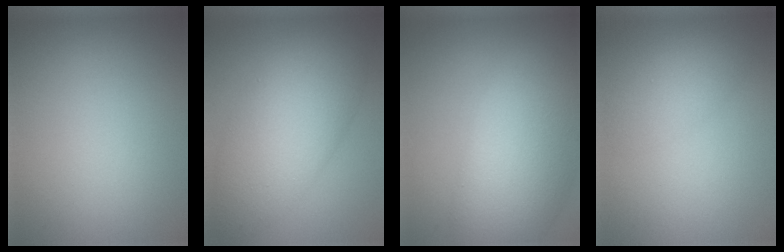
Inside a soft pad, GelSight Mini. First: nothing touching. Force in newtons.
{"total": 8.5, "press": 8.5, "slide": 0.2}
{"total": 10.7, "press": 10.7, "slide": 0.7}
{"total": 2.7, "press": 2.7, "slide": 0.1}